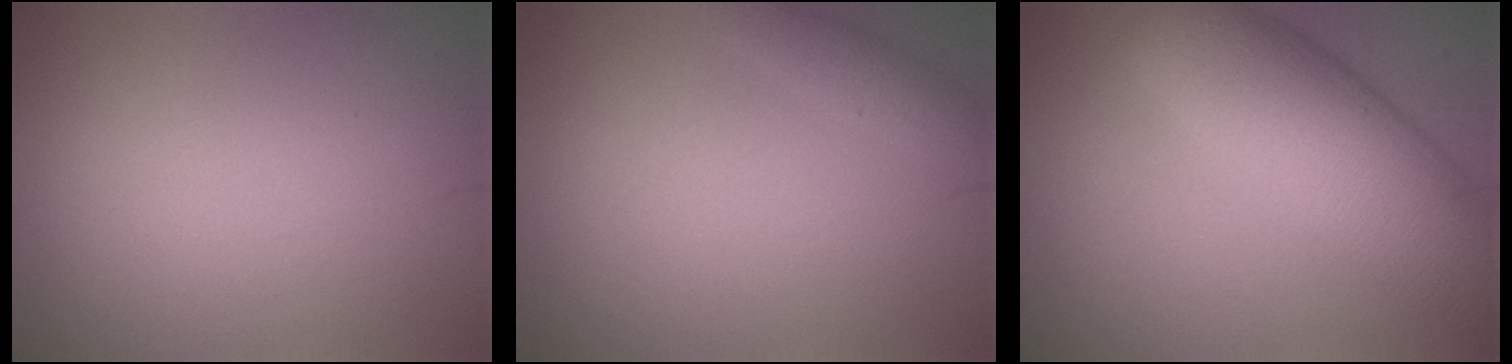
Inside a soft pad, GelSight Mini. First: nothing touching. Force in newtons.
{"total": 1.3, "press": 1.3, "slide": 0.1}
{"total": 9.4, "press": 9.4, "slide": 0.4}